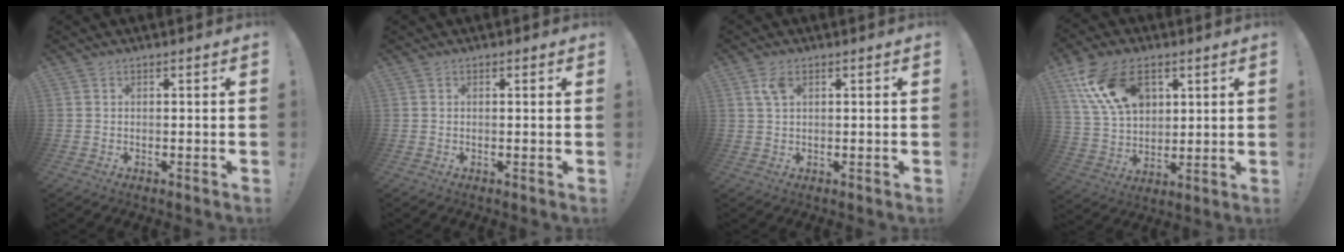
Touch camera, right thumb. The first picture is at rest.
{"total": 0.6, "force": [0.3, 0.5, 0.0], "torque": [0.007, -0.001, 0.004]}
{"total": 4.1, "force": [1.9, 1.9, 3.1], "torque": [-0.064, 0.003, 0.034]}
{"total": 18.3, "force": [8.3, 11.6, 11.4], "torque": [-0.210, -0.023, 0.157]}